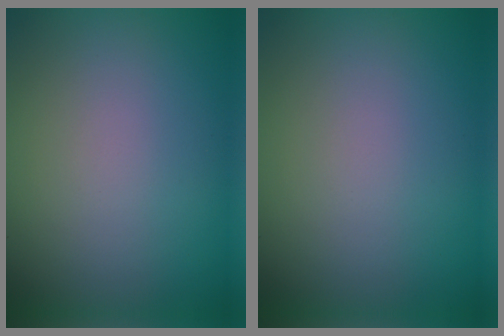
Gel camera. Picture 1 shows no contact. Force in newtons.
{"total": 0.0}